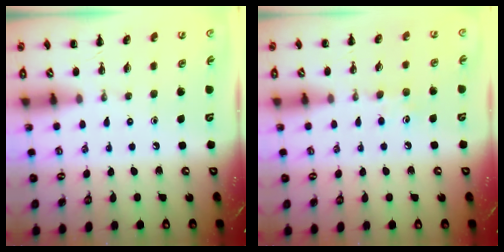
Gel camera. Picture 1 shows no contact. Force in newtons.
{"total": 4.4, "press": 4.2, "slide": 1.2}